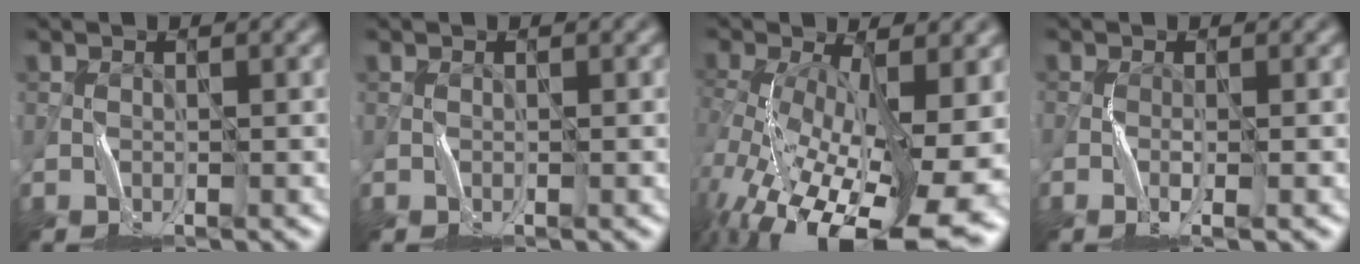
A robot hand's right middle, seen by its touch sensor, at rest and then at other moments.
{"total": 0.0}
{"total": 17.1, "force": [-4.5, 7.4, 14.7], "torque": [-0.271, -0.029, -0.055]}
{"total": 1.2, "force": [-0.4, 0.1, 1.2], "torque": [-0.027, 0.001, -0.010]}